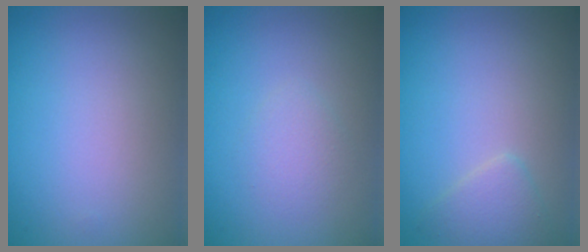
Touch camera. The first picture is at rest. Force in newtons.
{"total": 1.4, "press": 1.4, "slide": 0.0}
{"total": 1.8, "press": 1.8, "slide": 0.2}